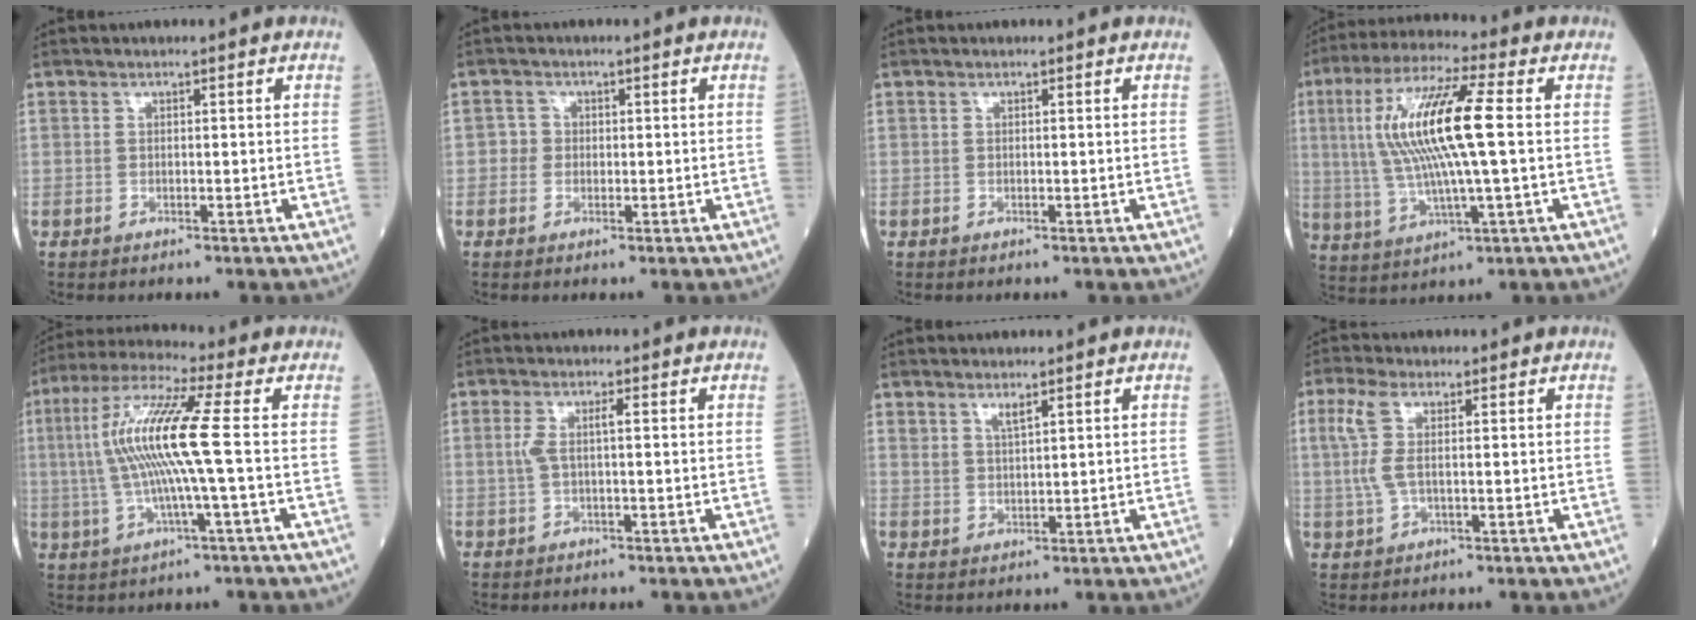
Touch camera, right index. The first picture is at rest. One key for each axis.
{"total": 1.7, "fx": -0.2, "fy": 1.7, "fz": 0.3, "tx": 0.005, "ty": 0.006, "tz": -0.008}
{"total": 0.0}
{"total": 15.0, "fx": 1.8, "fy": 1.4, "fz": 14.9, "tx": -0.307, "ty": 0.014, "tz": 0.030}
{"total": 12.7, "fx": 0.4, "fy": -0.3, "fz": 12.7, "tx": -0.266, "ty": 0.013, "tz": 0.001}
{"total": 2.5, "fx": 0.2, "fy": 0.2, "fz": 2.5, "tx": -0.057, "ty": 0.009, "tz": 0.006}
{"total": 2.1, "fx": 1.6, "fy": 0.3, "fz": 1.3, "tx": -0.029, "ty": -0.005, "tz": 0.035}
{"total": 4.6, "fx": 1.0, "fy": 1.3, "fz": 4.3, "tx": -0.116, "ty": 0.013, "tz": 0.020}